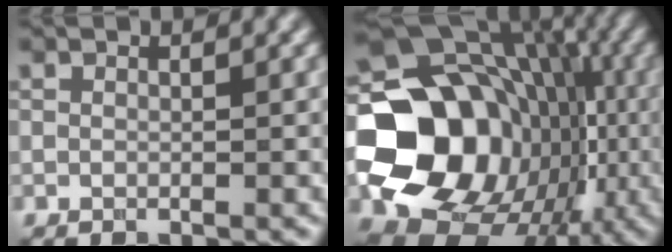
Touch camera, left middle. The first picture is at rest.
{"total": 18.9, "force": [-3.5, 15.7, 10.0], "torque": [-0.154, -0.020, -0.069]}